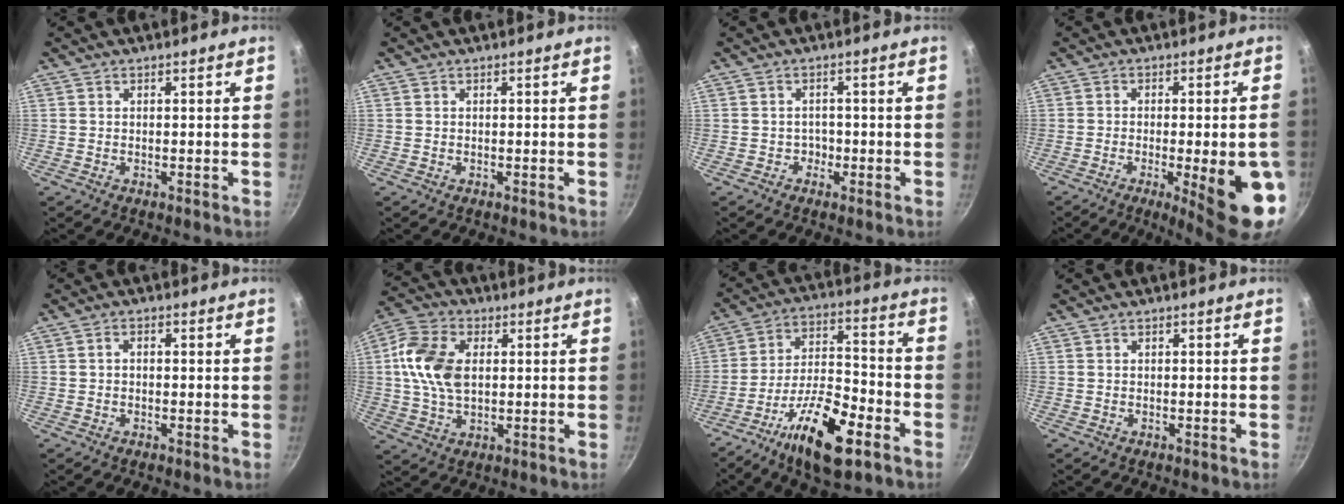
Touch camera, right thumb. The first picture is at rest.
{"total": 0.0}
{"total": 1.4, "force": [-0.7, 1.2, 0.2], "torque": [0.014, 0.009, -0.008]}
{"total": 14.8, "force": [-4.5, 3.4, 13.7], "torque": [-0.162, 0.005, -0.052]}
{"total": 1.2, "force": [0.0, 0.8, 0.9], "torque": [-0.021, 0.009, -0.002]}
{"total": 12.3, "force": [1.7, 7.8, 9.3], "torque": [-0.166, 0.010, 0.025]}
{"total": 17.2, "force": [-9.3, 5.8, 13.2], "torque": [-0.225, 0.048, -0.169]}
{"total": 0.0}